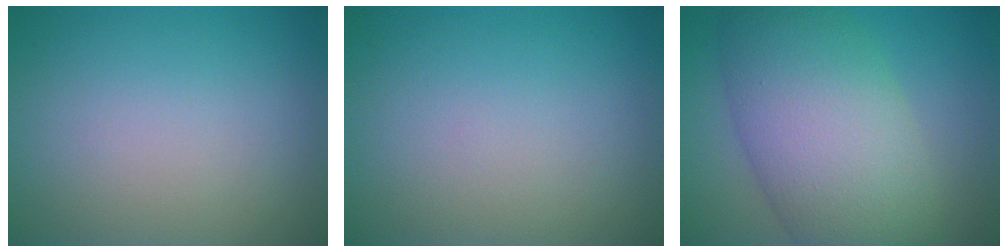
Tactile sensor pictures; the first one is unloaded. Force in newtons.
{"total": 0.0}
{"total": 11.0, "press": 11.0, "slide": 0.3}